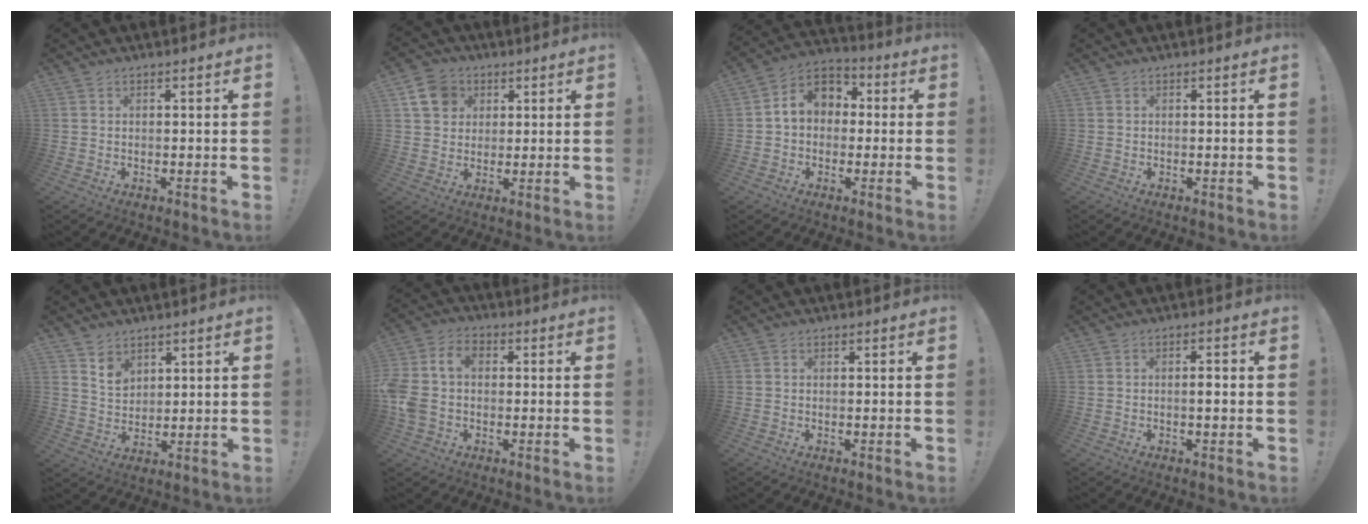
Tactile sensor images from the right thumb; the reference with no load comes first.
{"total": 9.9, "force": [4.1, 8.3, 3.6], "torque": [-0.052, -0.009, 0.083]}
{"total": 8.9, "force": [1.1, 7.2, 5.1], "torque": [-0.075, 0.015, 0.027]}
{"total": 0.0}
{"total": 6.1, "force": [4.4, 4.1, 1.3], "torque": [-0.010, -0.038, 0.080]}
{"total": 11.6, "force": [0.5, 8.3, 8.1], "torque": [-0.180, 0.014, 0.009]}
{"total": 0.0}
{"total": 2.5, "force": [-0.4, 0.6, 2.4], "torque": [-0.035, 0.002, -0.011]}